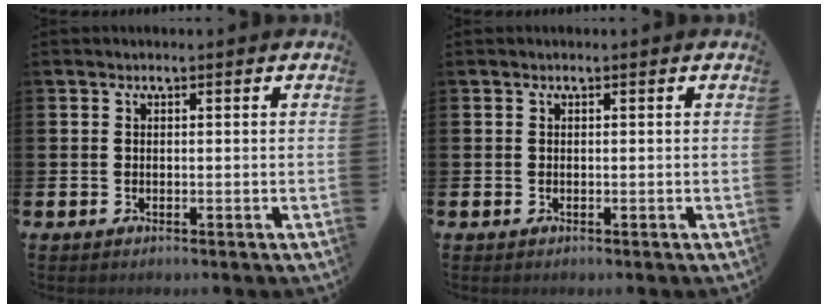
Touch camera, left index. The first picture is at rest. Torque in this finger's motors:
{"motor_torque": [-0.02, 0.02, 0.00, 0.00]}